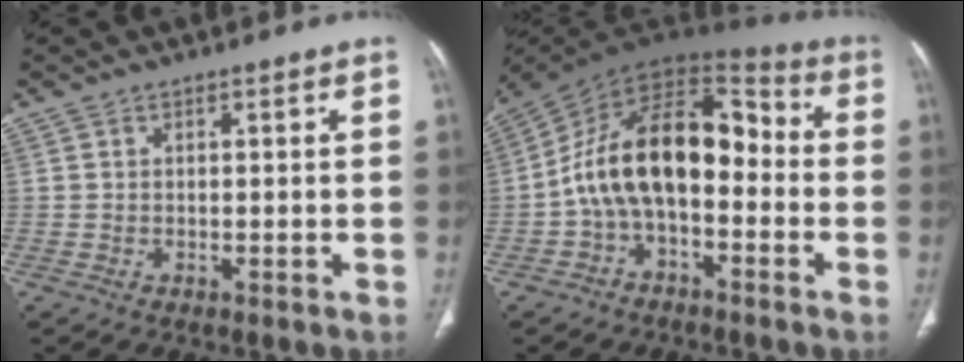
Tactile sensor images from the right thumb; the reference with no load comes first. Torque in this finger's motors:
{"motor_torque": [2.50, 2.51, 1.90, -0.87, 0.24]}